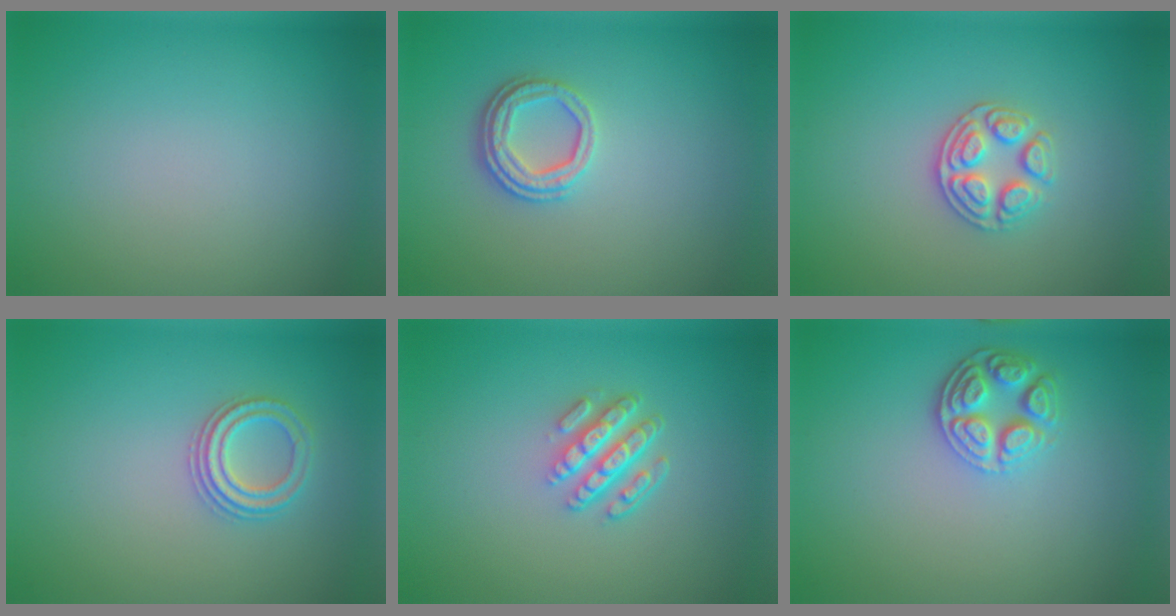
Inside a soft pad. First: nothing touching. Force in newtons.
{"total": 3.2, "press": 2.5, "slide": 2.0}
{"total": 3.0, "press": 2.8, "slide": 1.1}
{"total": 2.2, "press": 2.1, "slide": 0.7}
{"total": 4.2, "press": 3.1, "slide": 2.9}
{"total": 3.4, "press": 3.0, "slide": 1.6}